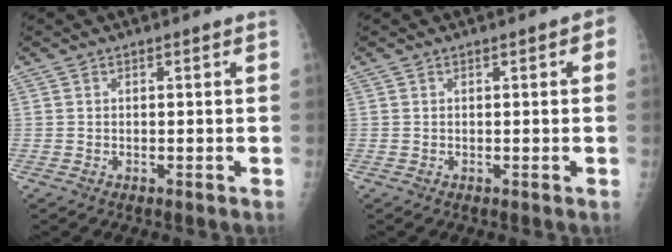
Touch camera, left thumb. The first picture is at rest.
{"total": 2.1, "force": [0.6, 0.8, 1.8], "torque": [-0.017, 0.002, 0.003]}